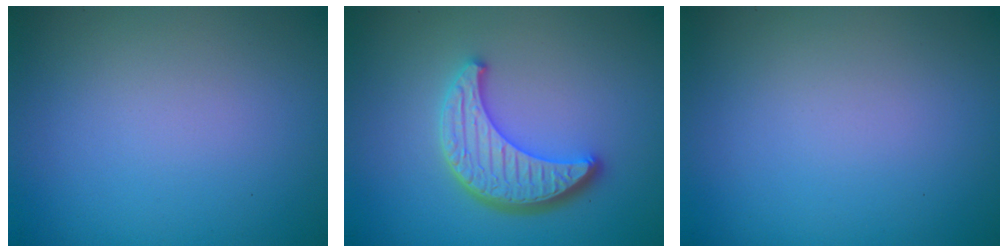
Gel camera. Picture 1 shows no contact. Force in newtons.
{"total": 4.5, "press": 3.8, "slide": 2.5}
{"total": 0.0}